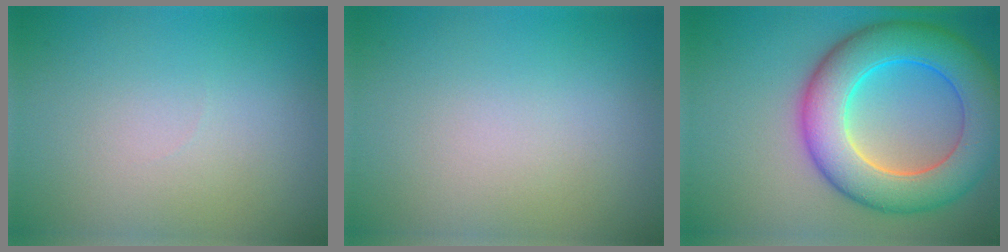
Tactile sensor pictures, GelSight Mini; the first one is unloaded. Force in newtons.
{"total": 0.0}
{"total": 9.9, "press": 9.9, "slide": 0.2}